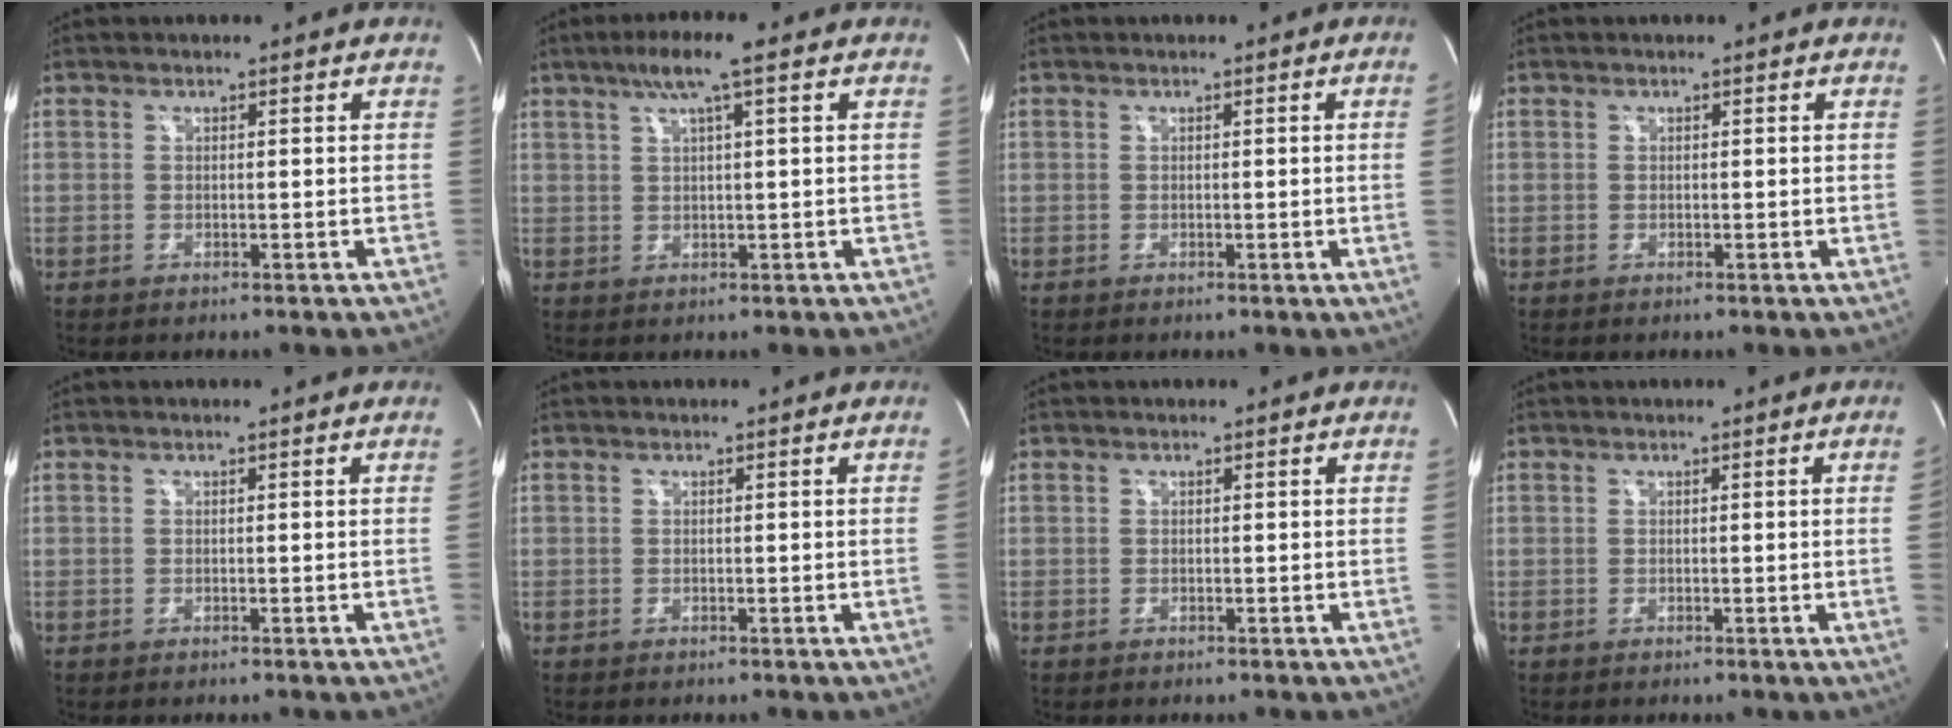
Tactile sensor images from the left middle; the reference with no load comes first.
{"total": 5.5, "force": [3.0, -0.3, 4.6], "torque": [-0.089, 0.013, 0.054]}
{"total": 2.1, "force": [-0.1, -1.0, 1.9], "torque": [-0.023, -0.002, 0.000]}
{"total": 0.0}
{"total": 0.7, "force": [0.0, -0.3, 0.6], "torque": [-0.009, -0.002, -0.002]}
{"total": 1.2, "force": [-0.1, -0.6, 1.0], "torque": [-0.010, -0.001, -0.002]}
{"total": 0.7, "force": [0.0, -0.3, 0.6], "torque": [-0.009, -0.001, -0.002]}
{"total": 2.9, "force": [-0.1, -1.4, 2.5], "torque": [-0.033, -0.004, 0.001]}